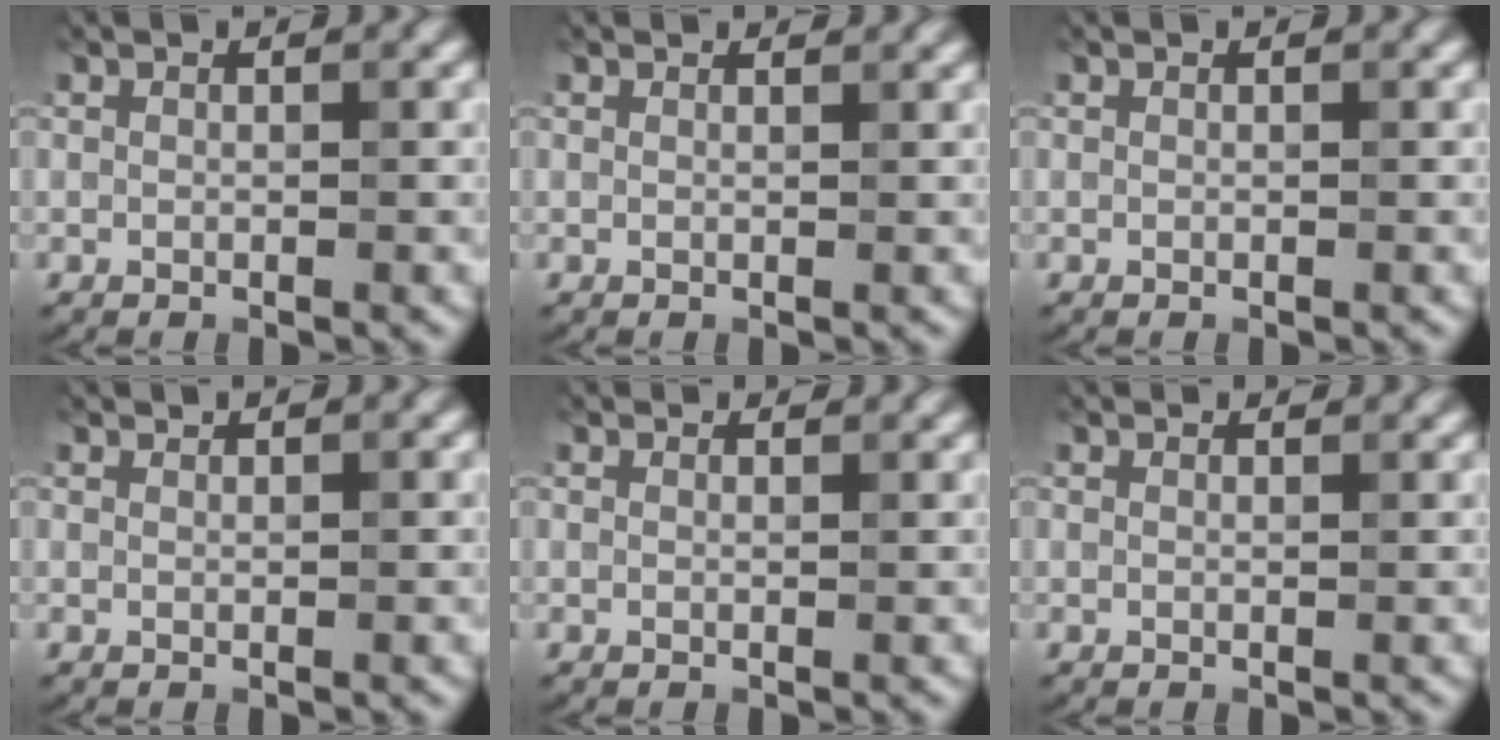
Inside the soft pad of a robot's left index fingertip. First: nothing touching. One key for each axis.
{"total": 1.5, "fx": 1.5, "fy": 0.1, "fz": 0.3, "tx": -0.014, "ty": -0.001, "tz": 0.015}
{"total": 0.0}
{"total": 0.5, "fx": 0.5, "fy": 0.0, "fz": 0.0, "tx": 0.001, "ty": -0.003, "tz": 0.012}
{"total": 2.1, "fx": 2.0, "fy": 0.2, "fz": 0.4, "tx": -0.018, "ty": 0.001, "tz": 0.022}
{"total": 1.9, "fx": 1.8, "fy": 0.2, "fz": 0.4, "tx": -0.018, "ty": 0.002, "tz": 0.019}